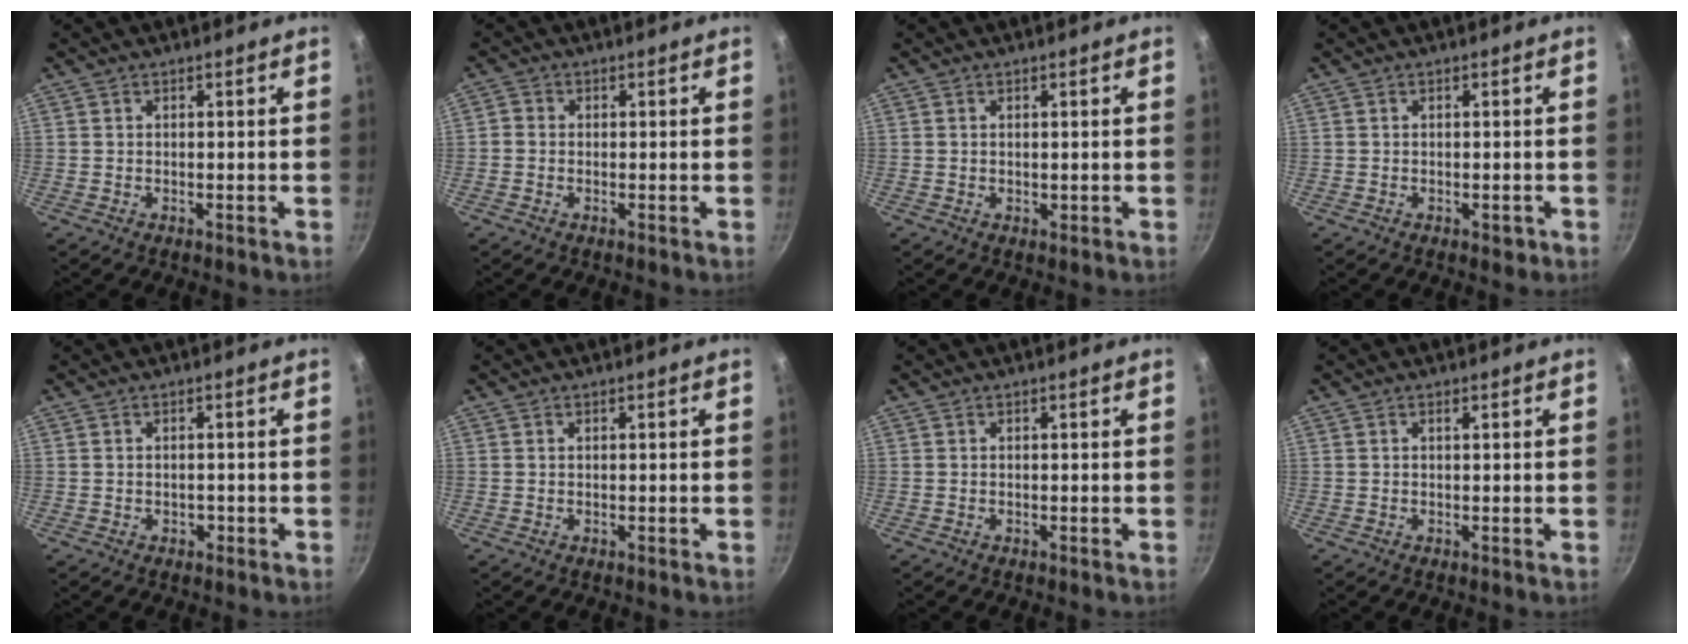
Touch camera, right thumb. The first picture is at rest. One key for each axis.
{"total": 1.5, "fx": -0.4, "fy": 1.4, "fz": 0.5, "tx": -0.008, "ty": 0.006, "tz": -0.013}
{"total": 0.5, "fx": 0.2, "fy": 0.4, "fz": 0.3, "tx": -0.003, "ty": -0.001, "tz": 0.003}
{"total": 1.4, "fx": -0.6, "fy": 0.8, "fz": 1.0, "tx": -0.012, "ty": 0.001, "tz": -0.006}
{"total": 1.2, "fx": -0.4, "fy": 0.9, "fz": 0.6, "tx": -0.007, "ty": 0.003, "tz": -0.005}
{"total": 0.0}
{"total": 0.0}
{"total": 0.6, "fx": 0.3, "fy": 0.1, "fz": 0.5, "tx": -0.009, "ty": -0.001, "tz": 0.003}